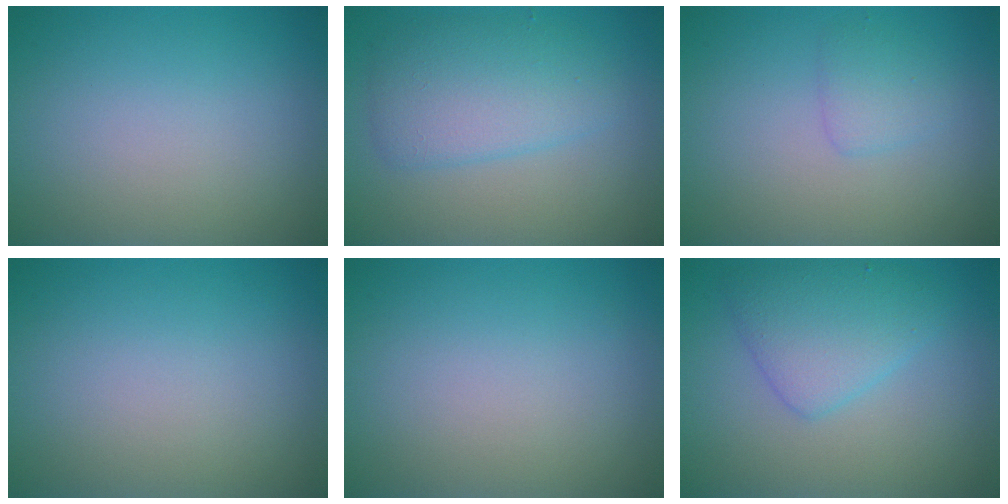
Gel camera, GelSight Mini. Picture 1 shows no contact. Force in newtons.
{"total": 4.3, "press": 4.2, "slide": 0.2}
{"total": 1.5, "press": 1.5, "slide": 0.1}
{"total": 0.0}
{"total": 0.0}
{"total": 3.8, "press": 3.8, "slide": 0.1}